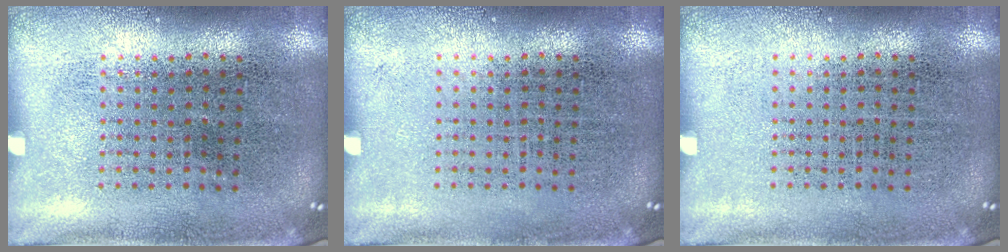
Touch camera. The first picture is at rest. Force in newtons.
{"total": 0.0}
{"total": 0.0}